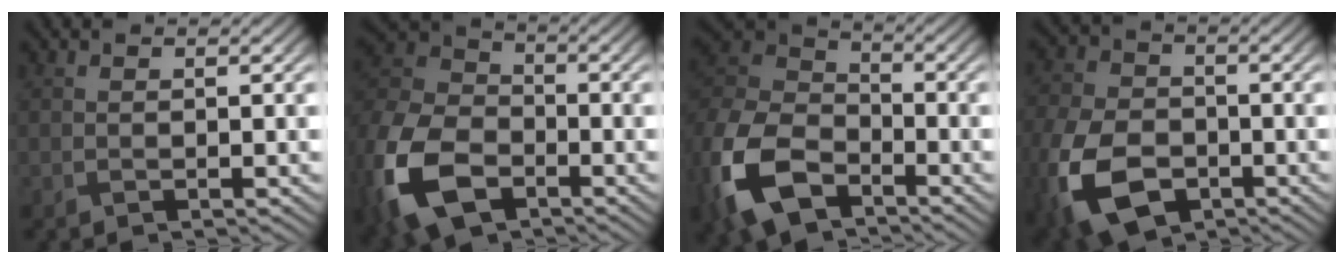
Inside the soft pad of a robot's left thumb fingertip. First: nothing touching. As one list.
[{"total": 16.0, "force": [-7.0, 10.4, 9.9], "torque": [-0.278, -0.055, -0.137]}, {"total": 14.2, "force": [-7.1, 8.7, 8.7], "torque": [-0.236, -0.039, -0.147]}, {"total": 13.9, "force": [-5.5, 9.2, 8.8], "torque": [-0.254, -0.062, -0.096]}]